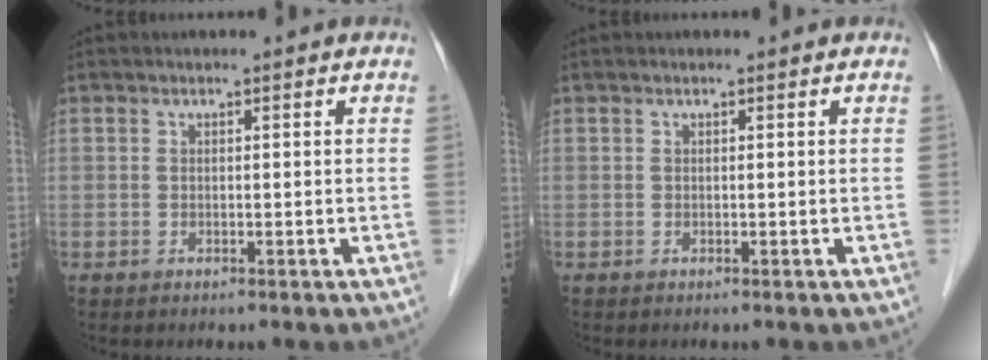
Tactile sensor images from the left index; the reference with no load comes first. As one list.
[{"total": 0.0}]